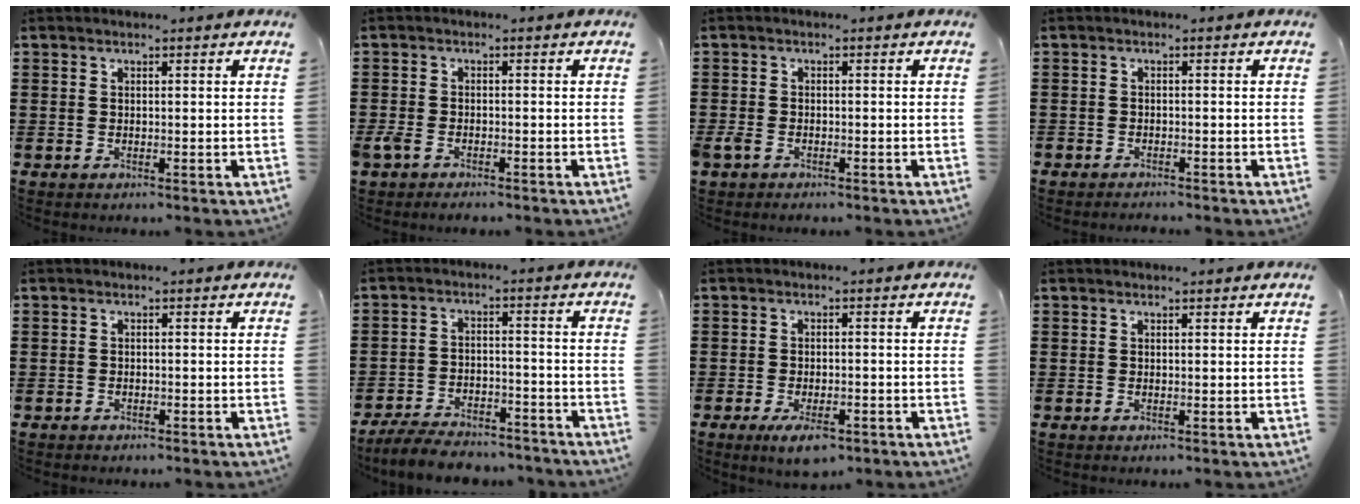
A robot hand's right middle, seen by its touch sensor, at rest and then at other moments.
{"total": 2.3, "force": [-1.8, 0.9, 1.0], "torque": [-0.041, -0.006, -0.043]}
{"total": 1.8, "force": [-1.2, 1.0, 0.8], "torque": [-0.040, -0.007, -0.031]}
{"total": 1.1, "force": [-1.1, 0.1, -0.1], "torque": [-0.001, 0.003, -0.024]}
{"total": 0.5, "force": [-0.5, 0.2, -0.1], "torque": [-0.001, 0.000, -0.010]}
{"total": 6.4, "force": [-6.2, 1.1, 1.2], "torque": [-0.024, 0.013, -0.121]}
{"total": 3.8, "force": [-2.4, 1.3, 2.7], "torque": [-0.049, 0.000, -0.041]}
{"total": 0.0}